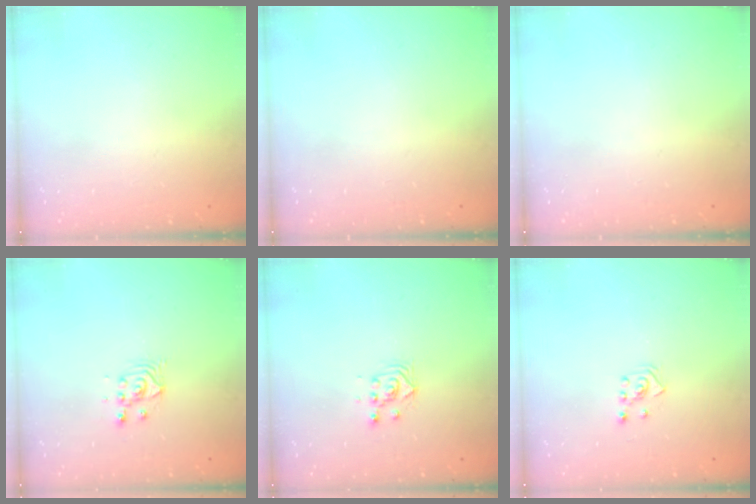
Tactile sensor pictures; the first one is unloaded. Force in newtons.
{"total": 0.0}
{"total": 0.0}
{"total": 2.9, "press": 2.9, "slide": 0.1}
{"total": 2.8, "press": 2.8, "slide": 0.1}
{"total": 2.3, "press": 2.2, "slide": 0.7}